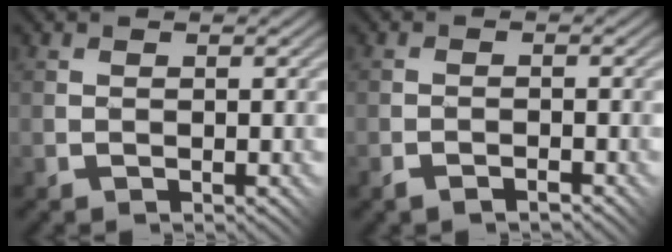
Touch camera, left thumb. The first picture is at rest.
{"total": 1.3, "force": [-1.3, 0.1, 0.4], "torque": [-0.005, 0.007, -0.028]}